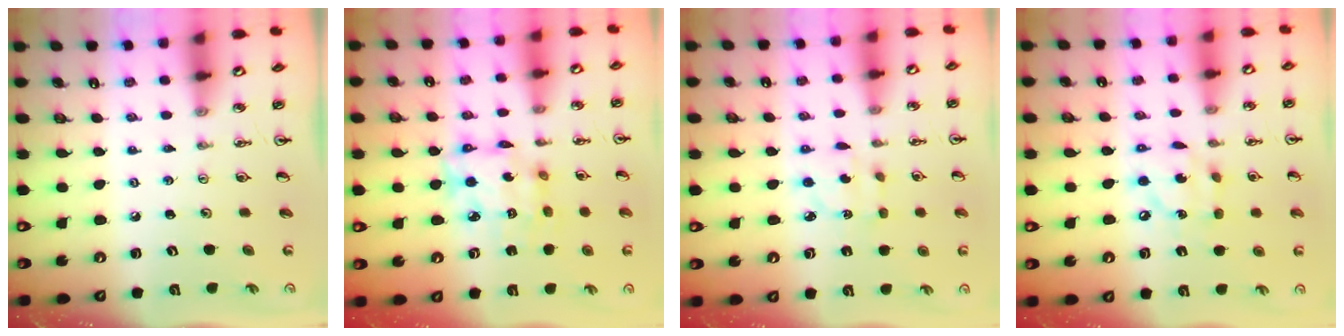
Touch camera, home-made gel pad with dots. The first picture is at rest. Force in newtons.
{"total": 11.7, "press": 11.6, "slide": 0.9}
{"total": 2.9, "press": 2.9, "slide": 0.1}
{"total": 9.6, "press": 9.6, "slide": 0.5}